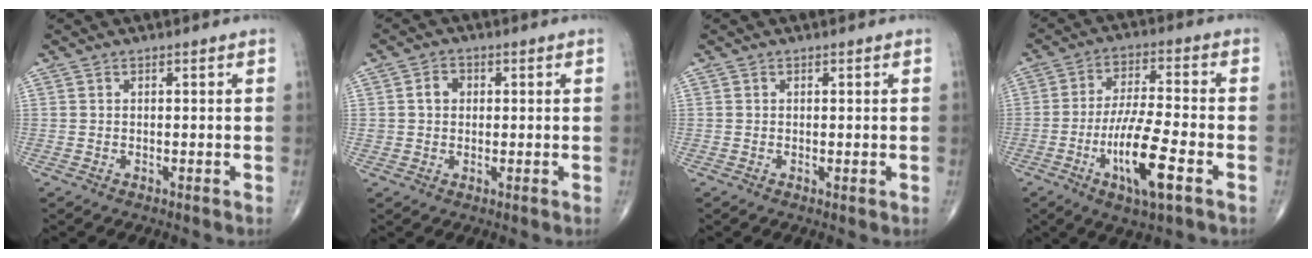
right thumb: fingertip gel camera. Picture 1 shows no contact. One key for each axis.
{"total": 3.3, "fx": 0.5, "fy": 2.8, "fz": 1.7, "tx": -0.017, "ty": 0.007, "tz": 0.007}
{"total": 0.5, "fx": 0.0, "fy": 0.2, "fz": 0.5, "tx": -0.011, "ty": -0.004, "tz": -0.001}
{"total": 13.0, "fx": -5.0, "fy": 2.9, "fz": 11.7, "tx": -0.223, "ty": 0.012, "tz": -0.088}